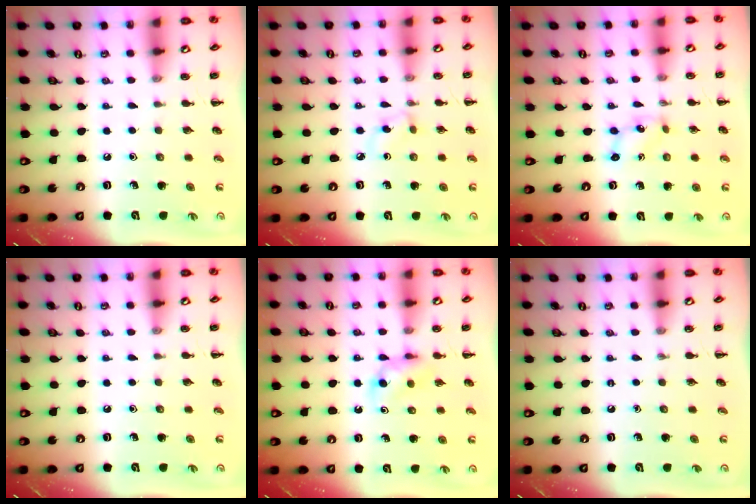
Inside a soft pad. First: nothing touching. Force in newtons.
{"total": 2.7, "press": 2.5, "slide": 1.1}
{"total": 1.7, "press": 1.6, "slide": 0.6}
{"total": 0.0}
{"total": 4.9, "press": 4.7, "slide": 1.4}
{"total": 0.0}